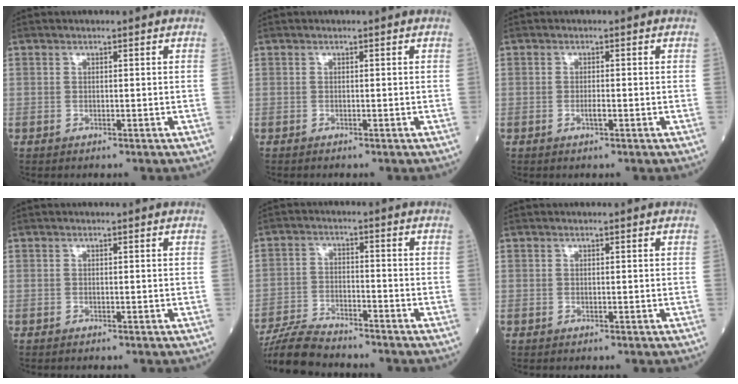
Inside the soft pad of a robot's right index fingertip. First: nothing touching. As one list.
[{"total": 0.0}, {"total": 1.1, "force": [-0.4, 0.2, 1.0], "torque": [-0.025, 0.001, -0.005]}, {"total": 0.0}, {"total": 7.9, "force": [-7.4, 1.2, 2.4], "torque": [-0.048, -0.017, -0.135]}, {"total": 0.0}]